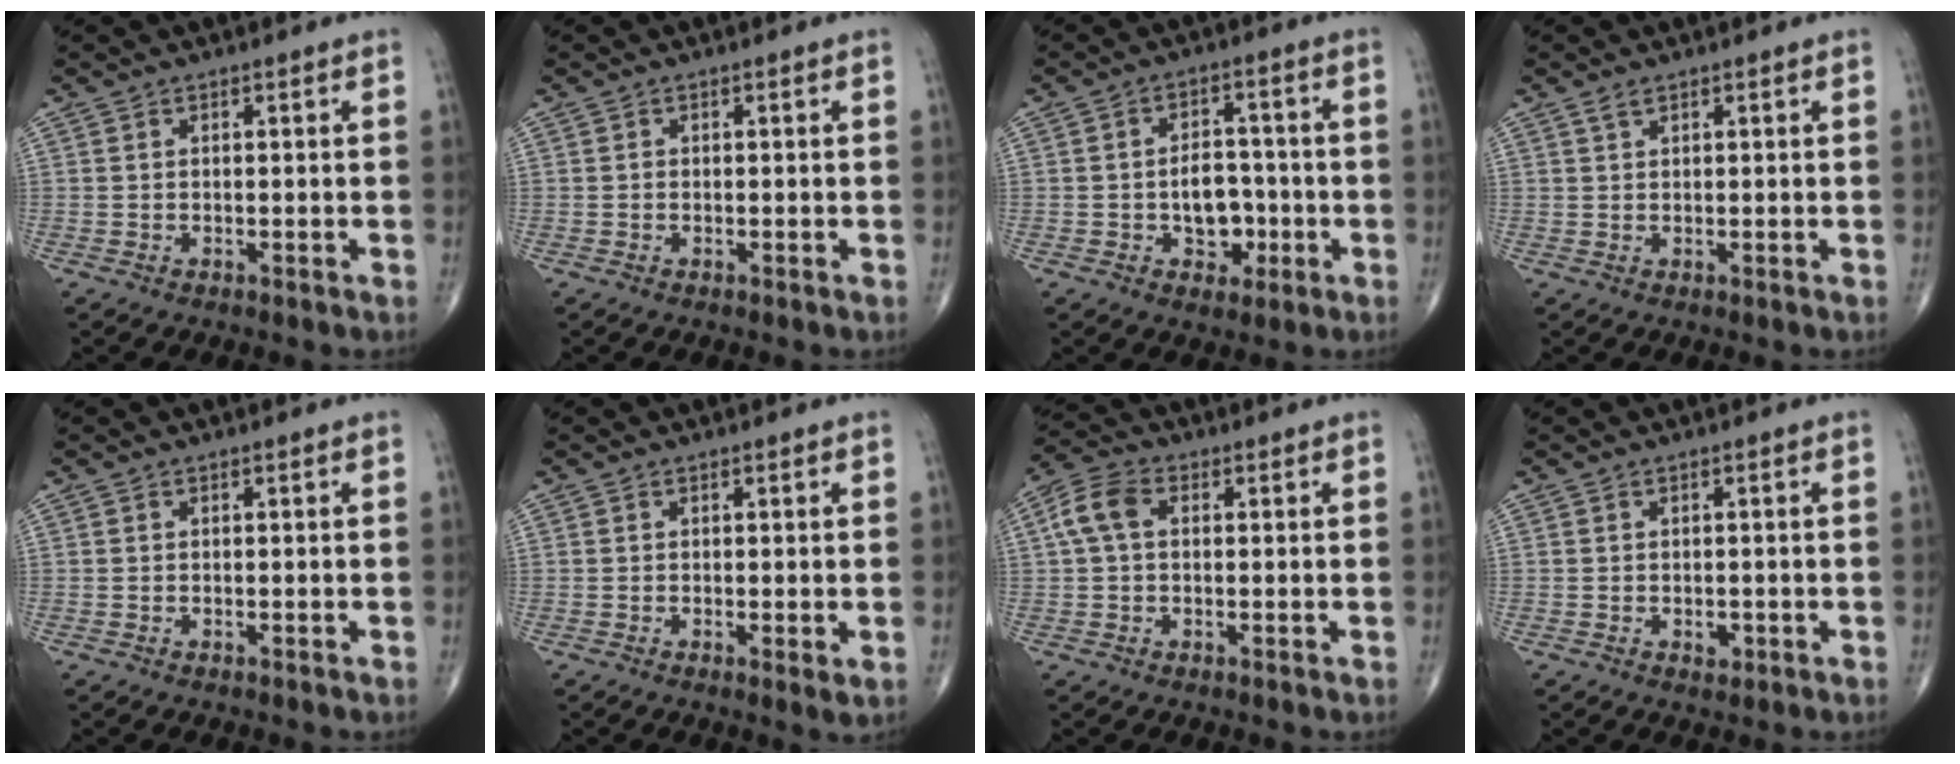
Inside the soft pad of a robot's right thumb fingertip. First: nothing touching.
{"total": 0.0}
{"total": 7.3, "force": [-1.7, 5.1, 4.9], "torque": [-0.039, 0.021, -0.025]}
{"total": 1.2, "force": [0.9, 0.5, 0.6], "torque": [-0.011, 0.002, 0.018]}
{"total": 0.0}
{"total": 1.7, "force": [-0.1, 0.3, 1.6], "torque": [-0.028, -0.008, -0.003]}
{"total": 6.3, "force": [1.0, 4.1, 4.6], "torque": [-0.099, 0.021, 0.014]}
{"total": 1.6, "force": [-0.5, 1.0, 1.0], "torque": [-0.009, 0.000, -0.005]}